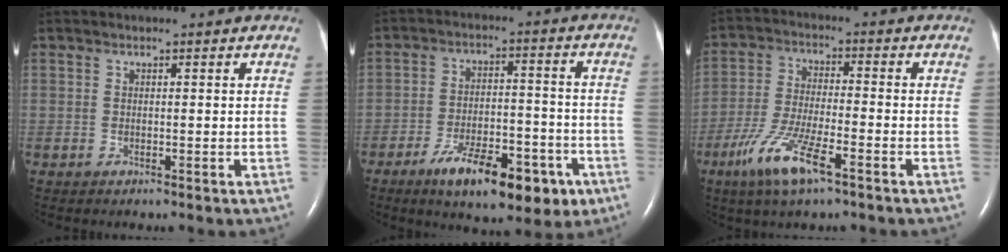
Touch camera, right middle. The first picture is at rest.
{"total": 13.7, "force": [-7.9, 5.0, 10.0], "torque": [-0.147, 0.005, -0.113]}
{"total": 9.8, "force": [-5.6, 1.6, 7.9], "torque": [-0.167, -0.017, -0.103]}